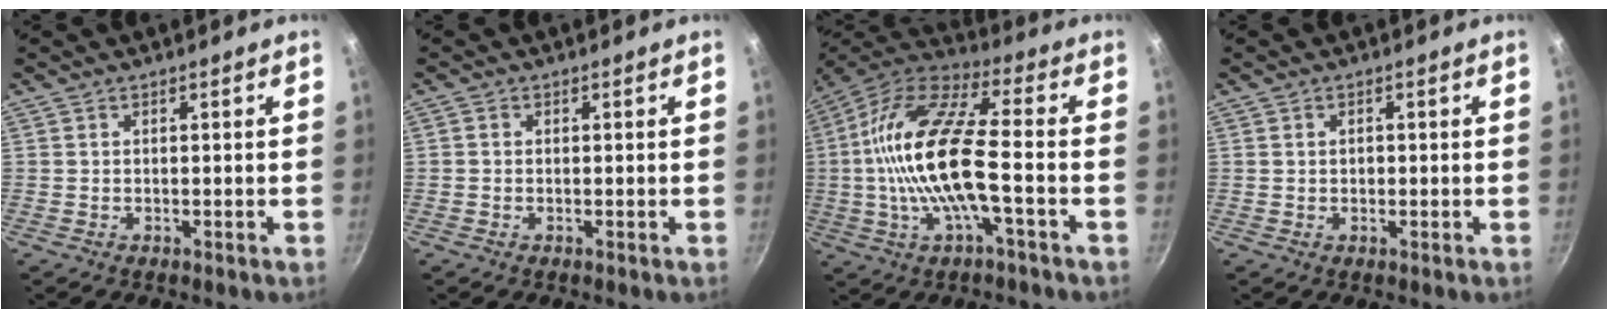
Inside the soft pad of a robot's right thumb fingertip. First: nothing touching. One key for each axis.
{"total": 0.6, "fx": -0.1, "fy": 0.6, "fz": 0.2, "tx": -0.003, "ty": 0.003, "tz": -0.003}
{"total": 19.3, "fx": -2.3, "fy": 6.5, "fz": 18.0, "tx": -0.351, "ty": 0.037, "tz": -0.059}
{"total": 1.1, "fx": 0.1, "fy": 1.0, "fz": 0.6, "tx": -0.006, "ty": 0.004, "tz": 0.002}